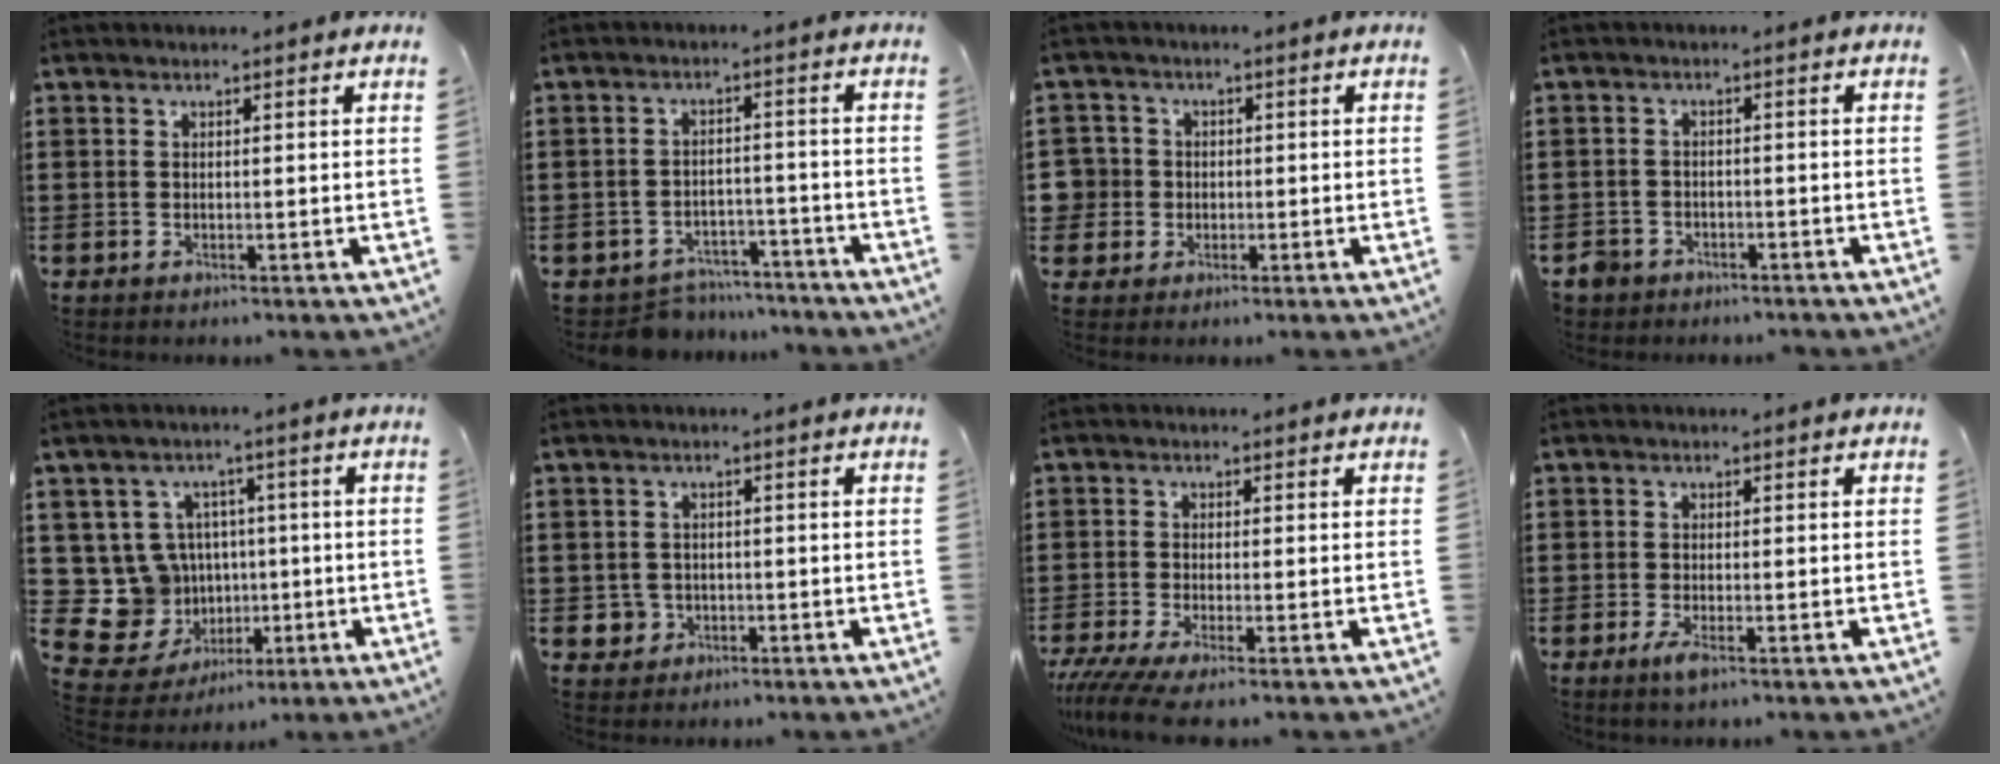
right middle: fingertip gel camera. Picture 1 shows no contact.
{"total": 4.3, "force": [-4.1, 1.1, -0.1], "torque": [-0.005, 0.006, -0.088]}
{"total": 4.3, "force": [-0.5, 4.2, 0.7], "torque": [-0.046, 0.007, -0.018]}
{"total": 2.5, "force": [-2.2, 1.2, 0.1], "torque": [-0.014, -0.001, -0.051]}
{"total": 9.5, "force": [0.4, 9.3, 2.2], "torque": [-0.103, -0.013, 0.017]}
{"total": 2.4, "force": [-0.7, 2.2, 0.5], "torque": [-0.018, 0.003, -0.019]}
{"total": 4.0, "force": [-2.8, 0.1, 2.9], "torque": [-0.081, -0.026, -0.058]}
{"total": 2.1, "force": [-0.9, 0.4, 1.9], "torque": [-0.046, -0.010, -0.020]}